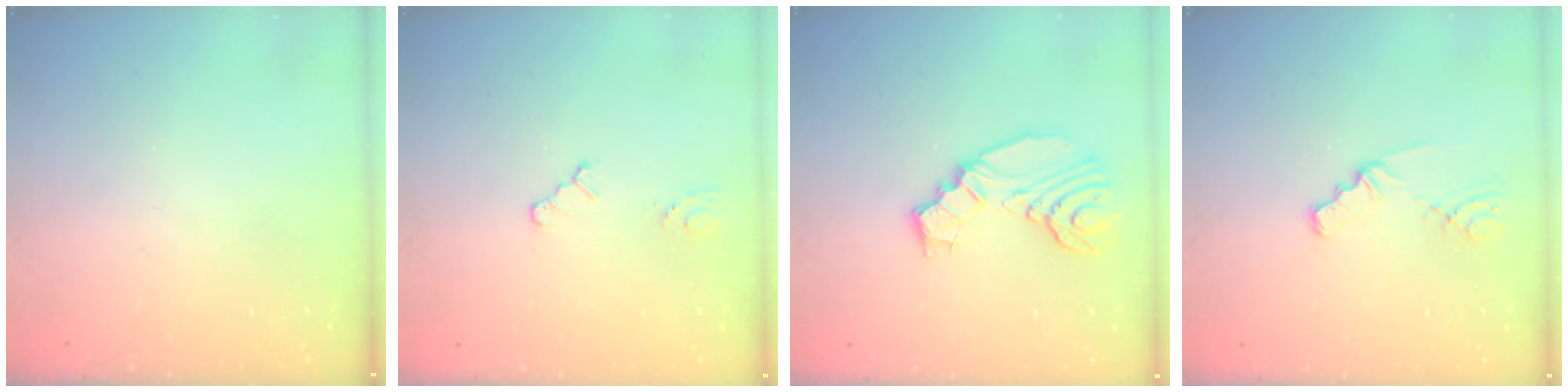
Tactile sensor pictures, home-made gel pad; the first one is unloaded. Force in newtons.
{"total": 2.3, "press": 2.3, "slide": 0.3}
{"total": 10.8, "press": 10.7, "slide": 1.0}
{"total": 1.8, "press": 1.8, "slide": 0.3}